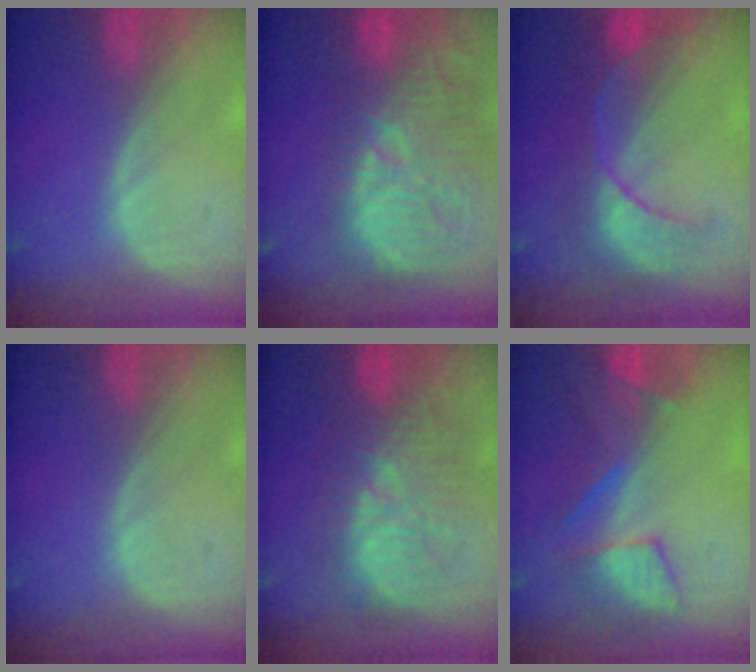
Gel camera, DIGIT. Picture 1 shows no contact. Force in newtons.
{"total": 14.7, "press": 13.0, "slide": 6.8}
{"total": 8.1, "press": 8.0, "slide": 1.5}
{"total": 0.0}
{"total": 10.7, "press": 10.6, "slide": 0.9}
{"total": 7.4, "press": 7.1, "slide": 1.9}